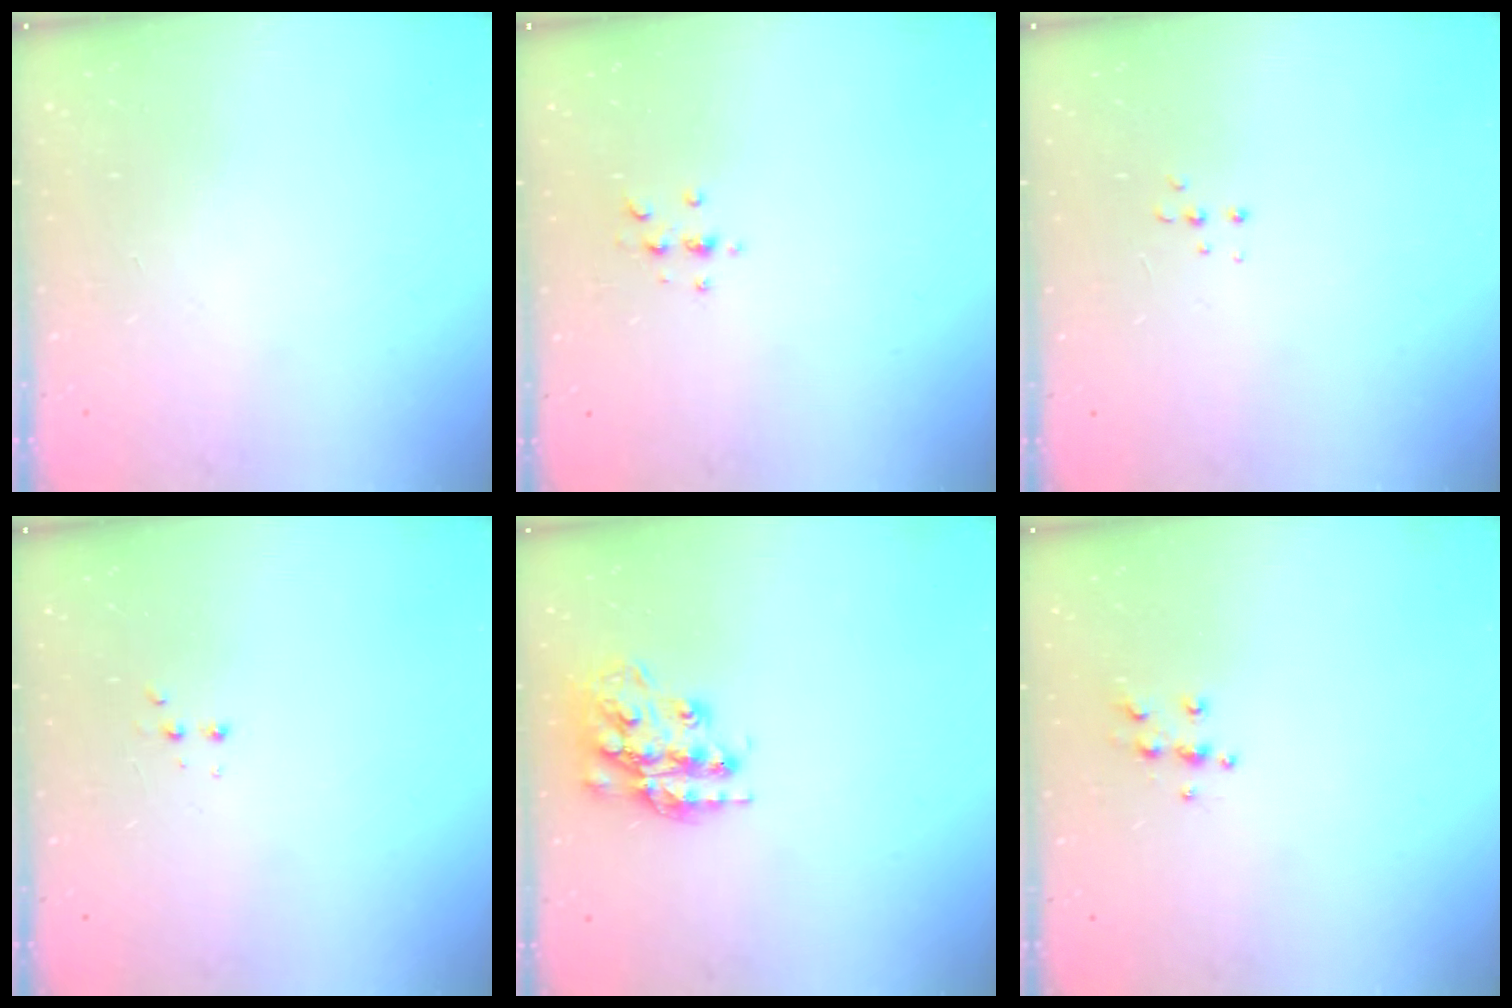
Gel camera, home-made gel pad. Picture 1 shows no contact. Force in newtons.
{"total": 2.2, "press": 2.1, "slide": 0.2}
{"total": 4.0, "press": 3.9, "slide": 0.8}
{"total": 2.9, "press": 2.7, "slide": 1.0}
{"total": 17.3, "press": 17.3, "slide": 1.4}
{"total": 5.7, "press": 5.7, "slide": 0.6}